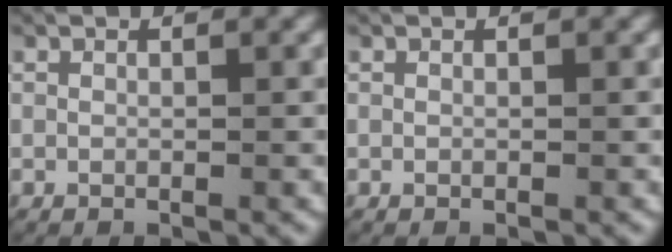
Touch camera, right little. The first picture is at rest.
{"total": 0.0}